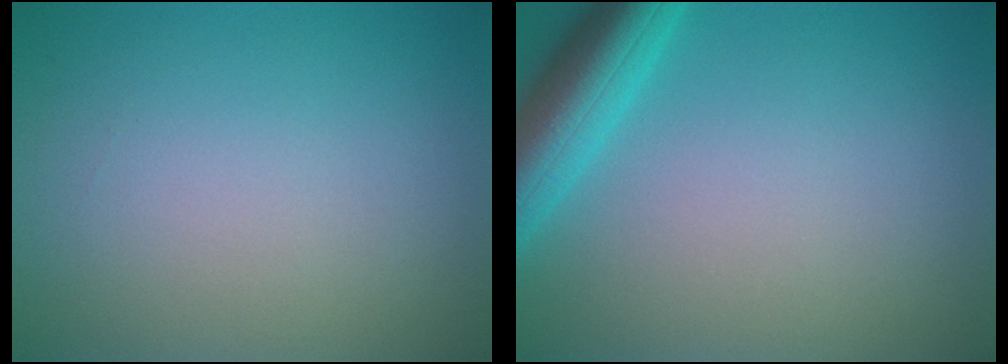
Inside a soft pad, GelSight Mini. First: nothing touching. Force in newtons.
{"total": 5.5, "press": 5.5, "slide": 0.3}